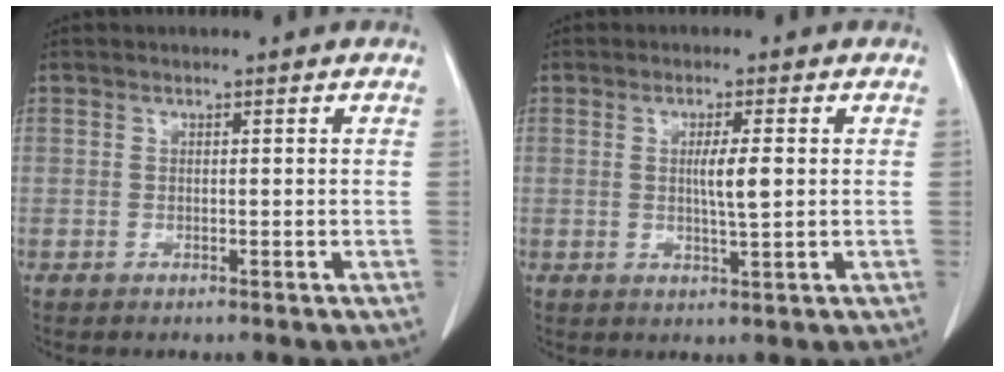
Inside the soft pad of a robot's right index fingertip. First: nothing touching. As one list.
[{"total": 3.9, "force": [0.4, 0.2, 3.9], "torque": [-0.069, -0.005, 0.005]}]